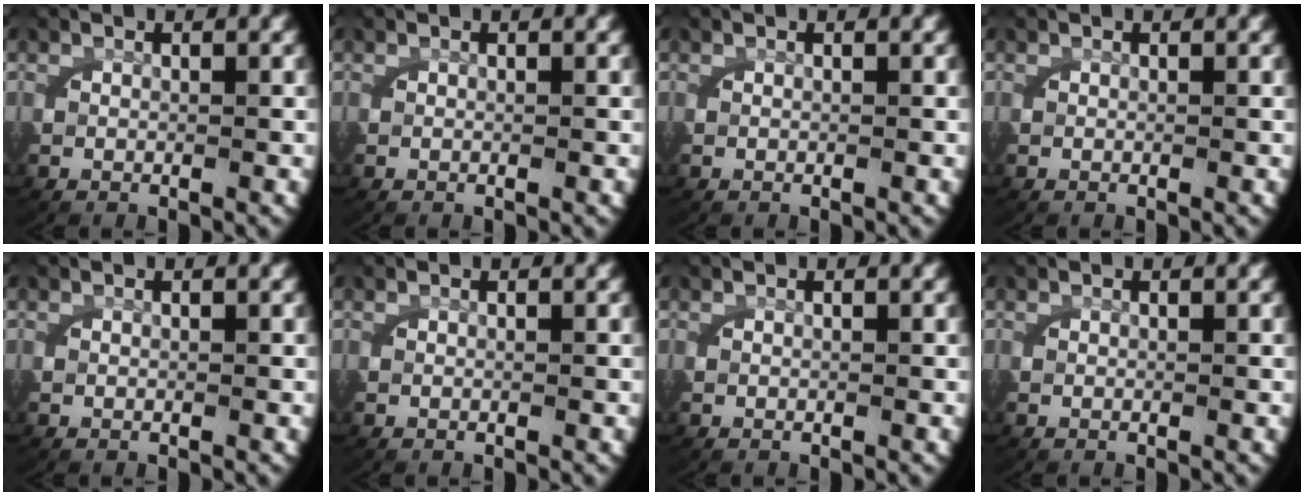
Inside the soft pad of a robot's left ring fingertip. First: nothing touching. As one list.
[{"total": 0.0}, {"total": 0.0}, {"total": 0.0}, {"total": 0.0}, {"total": 0.0}, {"total": 0.0}, {"total": 0.0}]